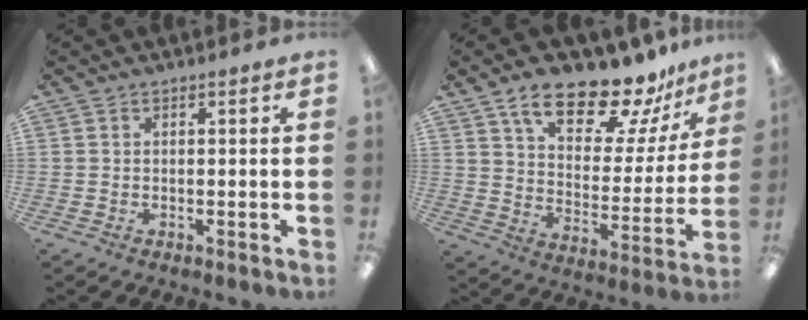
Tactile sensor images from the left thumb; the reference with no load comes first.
{"total": 18.3, "force": [14.1, 6.7, 9.5], "torque": [-0.152, -0.088, 0.240]}